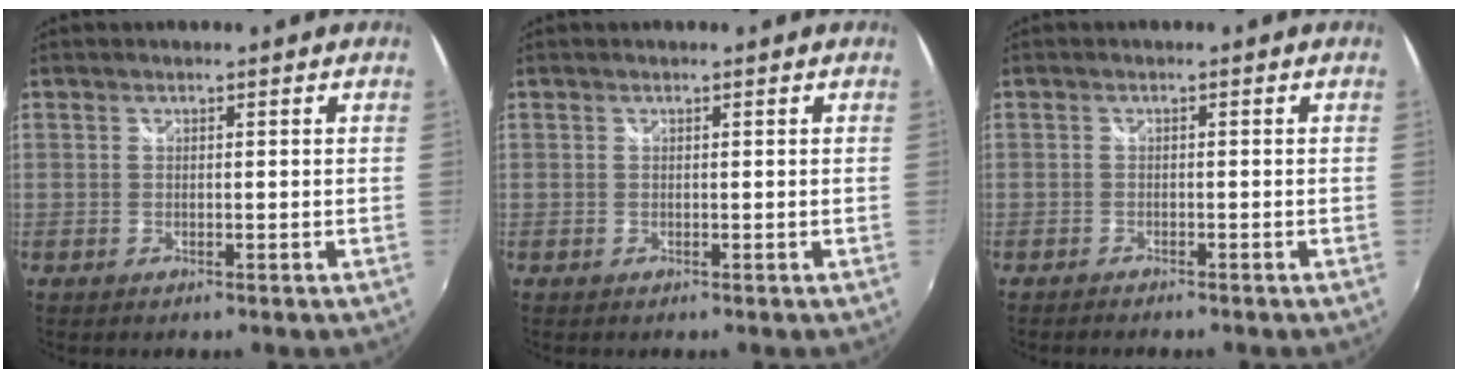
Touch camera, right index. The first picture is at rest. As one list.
[{"total": 0.0}, {"total": 2.1, "force": [-2.0, 0.4, 0.6], "torque": [-0.024, -0.010, -0.035]}]